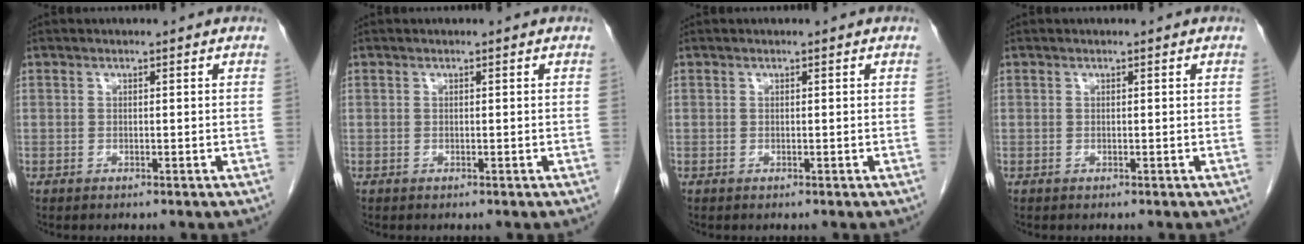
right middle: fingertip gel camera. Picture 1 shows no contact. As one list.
[{"total": 0.0}, {"total": 0.0}, {"total": 0.0}]